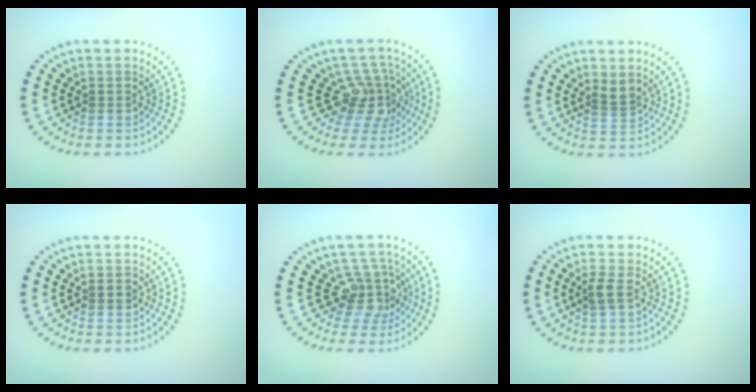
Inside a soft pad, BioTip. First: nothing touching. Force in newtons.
{"total": 3.6, "press": 2.6, "slide": 2.5}
{"total": 1.3, "press": 0.8, "slide": 1.0}
{"total": 1.0, "press": 0.9, "slide": 0.2}
{"total": 3.4, "press": 2.5, "slide": 2.3}
{"total": 1.3, "press": 1.2, "slide": 0.5}